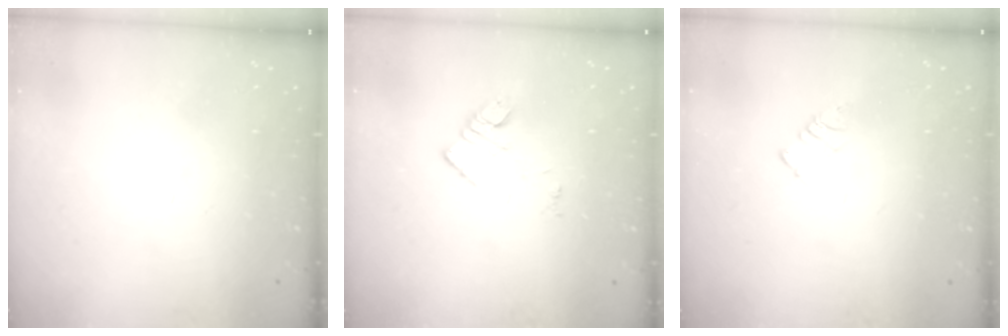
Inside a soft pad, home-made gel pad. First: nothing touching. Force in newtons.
{"total": 5.8, "press": 5.8, "slide": 0.6}
{"total": 2.9, "press": 2.9, "slide": 0.4}